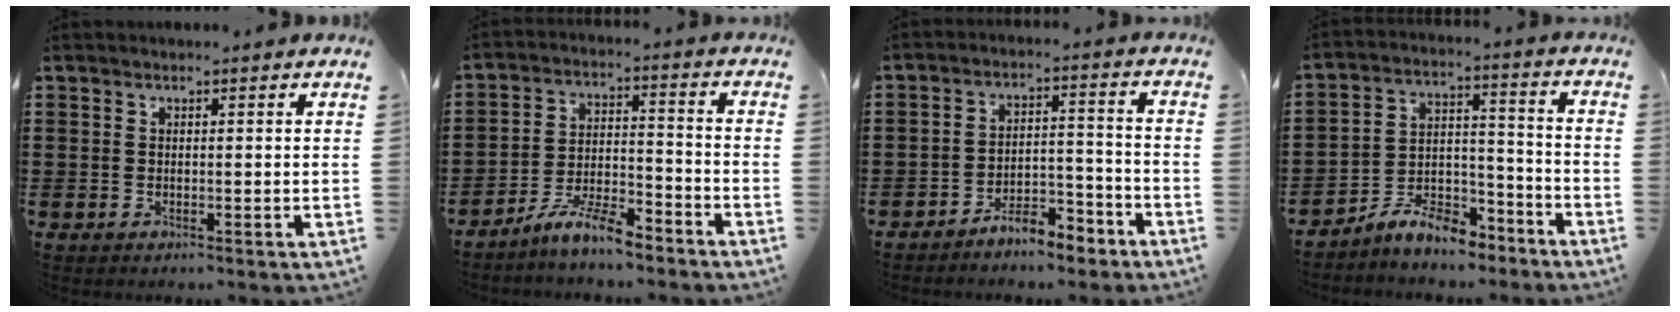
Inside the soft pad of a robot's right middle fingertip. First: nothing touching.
{"total": 7.4, "force": [-6.5, 1.0, 3.5], "torque": [-0.075, 0.003, -0.122]}
{"total": 5.4, "force": [-5.1, 1.0, 1.2], "torque": [-0.023, 0.012, -0.101]}
{"total": 8.4, "force": [-7.6, 2.3, 2.8], "torque": [-0.050, 0.022, -0.144]}